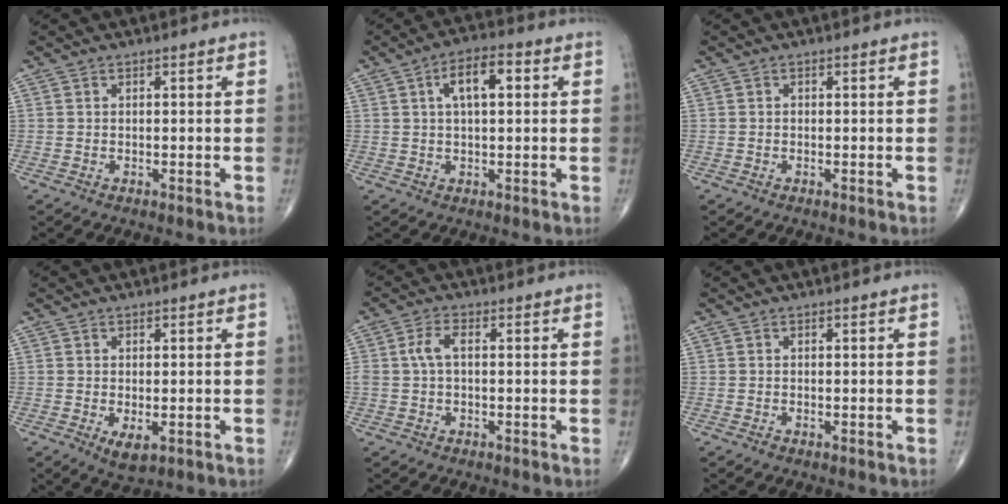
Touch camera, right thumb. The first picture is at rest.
{"total": 7.5, "force": [2.0, 3.3, 6.5], "torque": [-0.101, 0.014, 0.027]}
{"total": 0.0}
{"total": 3.4, "force": [-0.9, 1.6, 2.8], "torque": [-0.046, -0.009, -0.008]}
{"total": 3.6, "force": [0.3, 1.8, 3.1], "torque": [-0.075, 0.012, 0.003]}
{"total": 0.0}